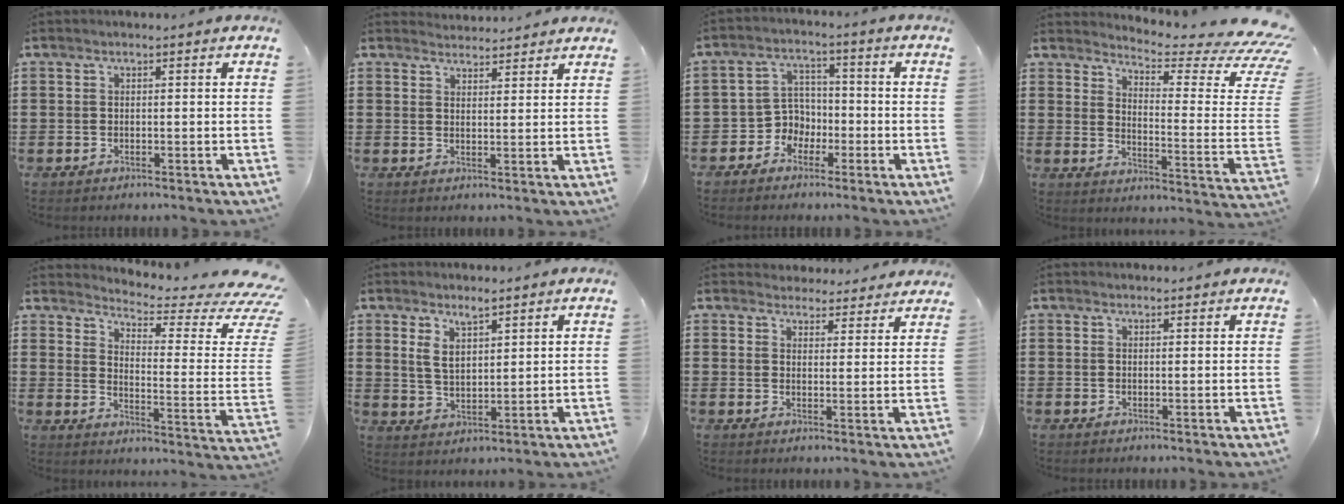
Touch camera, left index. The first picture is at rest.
{"total": 2.7, "force": [2.7, 0.1, -0.1], "torque": [-0.005, -0.007, 0.052]}
{"total": 4.6, "force": [-2.4, 3.8, 1.0], "torque": [-0.040, 0.004, -0.053]}
{"total": 5.2, "force": [4.5, -0.1, 2.6], "torque": [-0.058, -0.056, 0.070]}
{"total": 3.9, "force": [3.3, 0.2, 2.2], "torque": [-0.054, -0.043, 0.049]}
{"total": 4.3, "force": [2.9, 1.9, 2.5], "torque": [-0.058, 0.005, 0.052]}
{"total": 3.8, "force": [3.7, 0.8, 0.1], "torque": [-0.007, -0.016, 0.068]}
{"total": 0.8, "force": [0.8, 0.0, 0.1], "torque": [-0.004, -0.001, 0.016]}